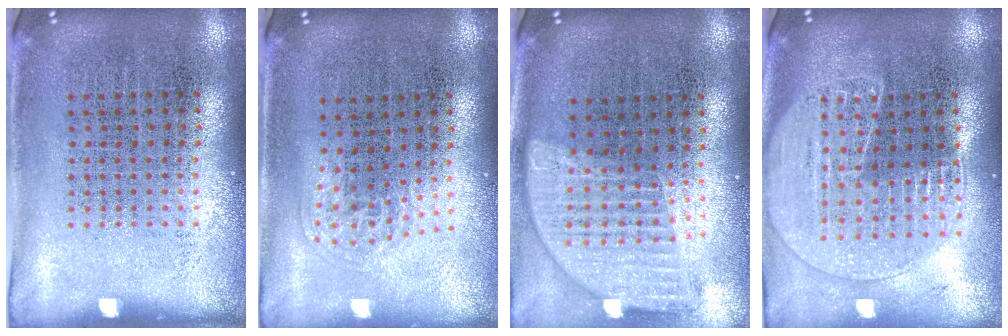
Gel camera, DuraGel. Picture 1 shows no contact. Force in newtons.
{"total": 1.0, "press": 0.7, "slide": 0.7}
{"total": 1.6, "press": 1.4, "slide": 0.8}
{"total": 1.7, "press": 1.6, "slide": 0.6}